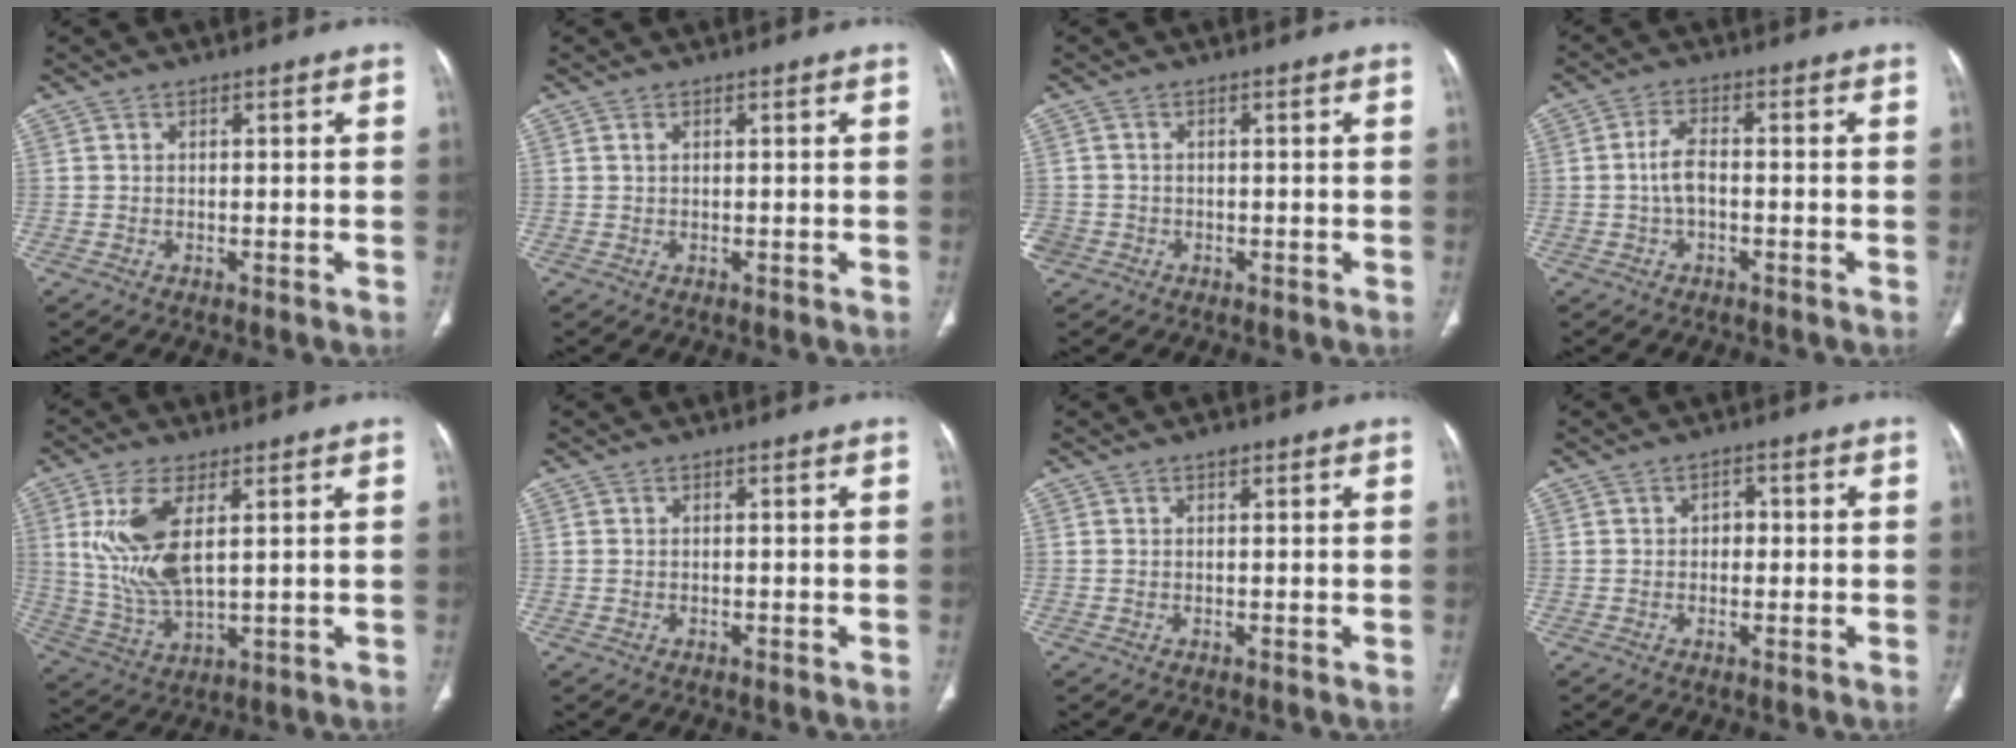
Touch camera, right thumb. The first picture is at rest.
{"total": 0.6, "force": [0.3, 0.4, 0.4], "torque": [-0.011, 0.002, 0.006]}
{"total": 3.5, "force": [-1.5, 3.0, 0.8], "torque": [-0.019, 0.011, -0.028]}
{"total": 4.2, "force": [-0.7, 2.1, 3.6], "torque": [-0.074, 0.014, -0.015]}
{"total": 13.1, "force": [3.4, 5.7, 11.2], "torque": [-0.241, -0.016, 0.077]}
{"total": 0.0}
{"total": 1.0, "force": [0.7, 0.6, 0.6], "torque": [0.001, 0.000, 0.006]}
{"total": 2.2, "force": [0.0, 1.7, 1.4], "torque": [-0.005, 0.007, -0.005]}